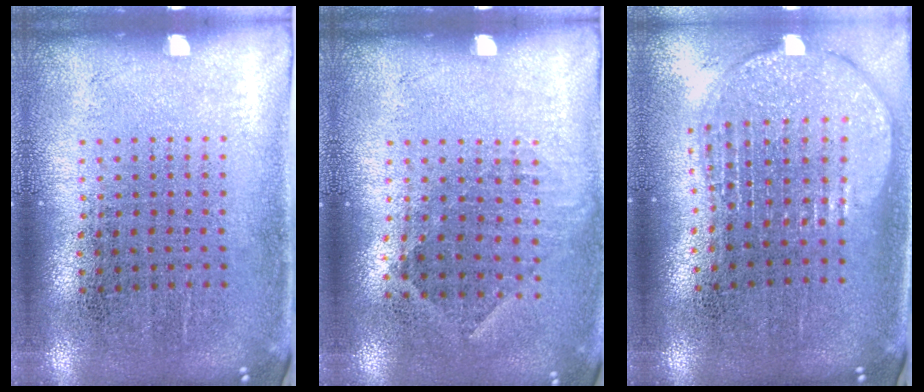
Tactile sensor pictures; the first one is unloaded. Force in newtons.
{"total": 0.9, "press": 0.7, "slide": 0.5}
{"total": 2.0, "press": 1.6, "slide": 1.1}